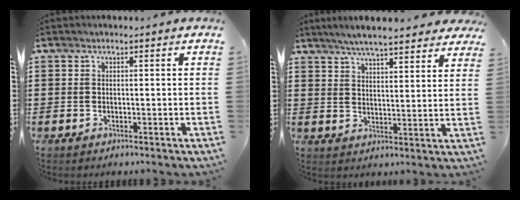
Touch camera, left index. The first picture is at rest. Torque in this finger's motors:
{"motor_torque": [2.14, 0.00, 0.36, 0.01]}